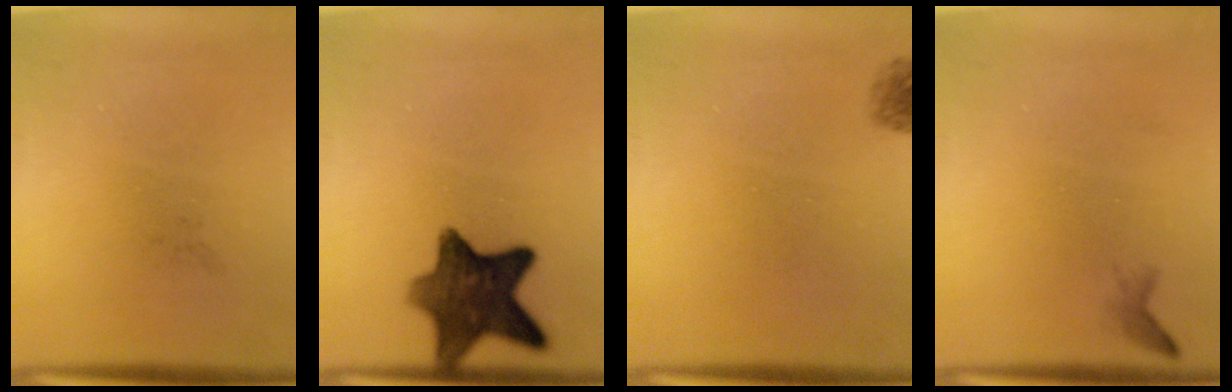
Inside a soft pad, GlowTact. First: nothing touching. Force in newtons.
{"total": 10.4}
{"total": 1.6}
{"total": 0.7}